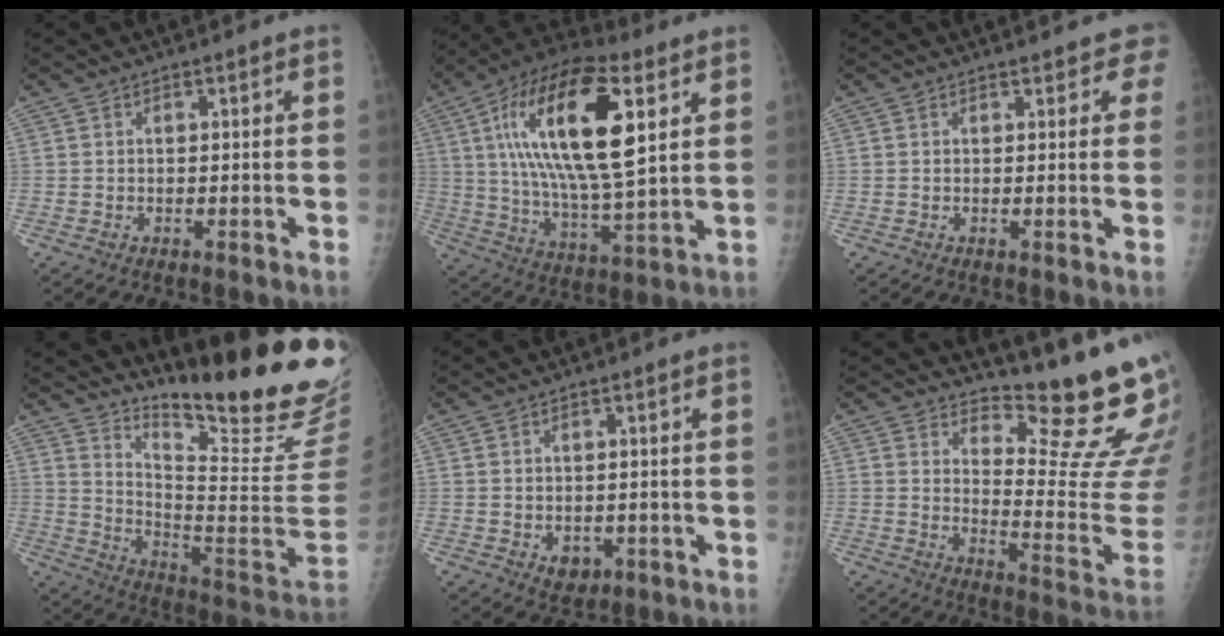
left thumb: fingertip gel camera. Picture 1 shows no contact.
{"total": 24.0, "force": [7.6, 8.7, 21.0], "torque": [-0.384, -0.016, 0.124]}
{"total": 2.8, "force": [2.3, 1.4, 0.8], "torque": [0.023, -0.006, 0.011]}
{"total": 27.2, "force": [21.2, 2.8, 16.9], "torque": [-0.235, -0.175, 0.304]}
{"total": 3.7, "force": [-1.0, 2.9, 2.1], "torque": [-0.014, -0.002, -0.002]}
{"total": 16.8, "force": [14.1, 2.1, 8.9], "torque": [-0.096, -0.174, 0.188]}